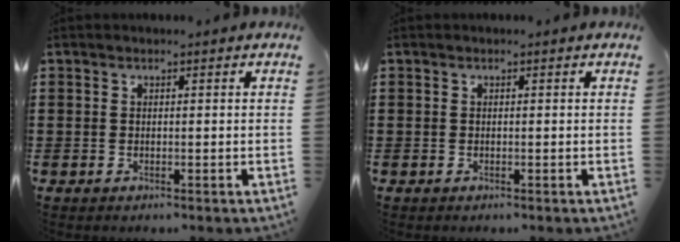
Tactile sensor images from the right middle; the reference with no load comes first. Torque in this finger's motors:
{"motor_torque": [-0.01, -0.01, 0.00, -0.01]}